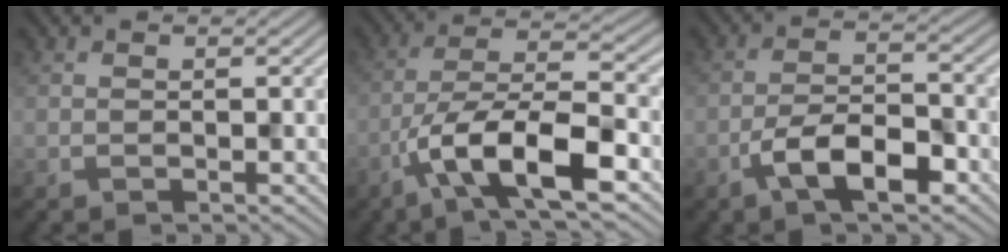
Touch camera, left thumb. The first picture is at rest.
{"total": 10.8, "force": [-5.3, 3.3, 8.8], "torque": [-0.160, -0.003, -0.104]}
{"total": 6.7, "force": [-3.6, 2.6, 5.0], "torque": [-0.092, 0.006, -0.072]}